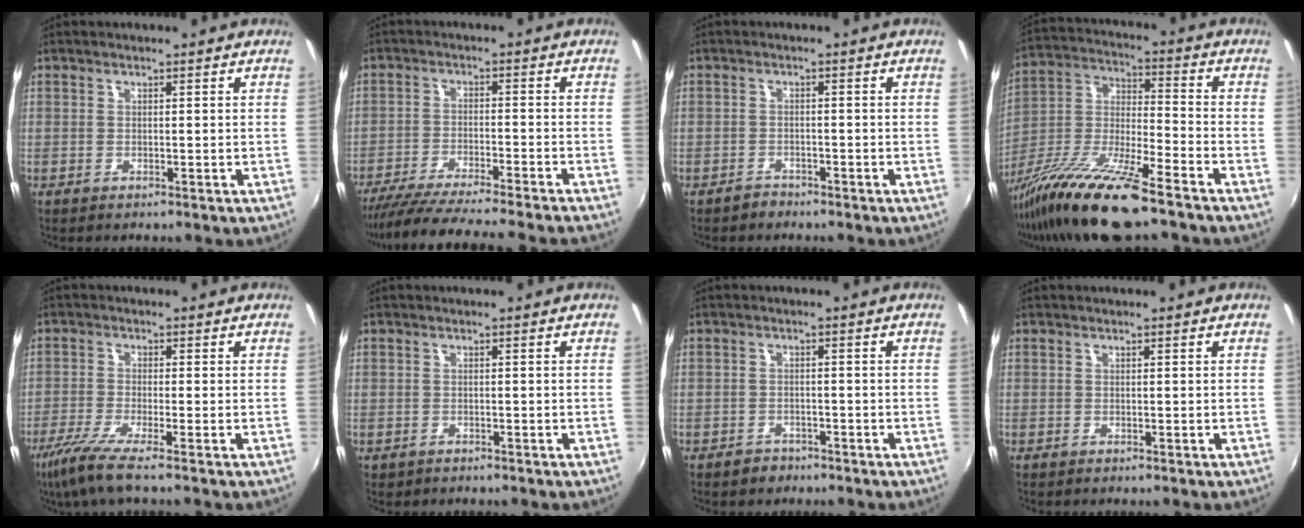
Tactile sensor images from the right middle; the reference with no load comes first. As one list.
[{"total": 15.8, "force": [-14.1, -1.0, 6.9], "torque": [-0.139, -0.028, -0.225]}, {"total": 2.0, "force": [-1.7, 1.1, -0.1], "torque": [-0.003, 0.003, -0.029]}, {"total": 17.7, "force": [-13.3, 1.8, 11.5], "torque": [-0.233, -0.024, -0.249]}, {"total": 6.8, "force": [-5.0, -0.2, 4.6], "torque": [-0.113, -0.029, -0.096]}, {"total": 1.0, "force": [-0.6, 0.8, 0.2], "torque": [-0.009, -0.003, -0.008]}, {"total": 2.7, "force": [-1.9, 1.8, 0.4], "torque": [-0.013, 0.001, -0.028]}, {"total": 0.0}]